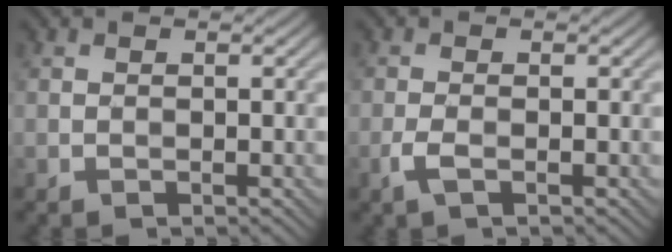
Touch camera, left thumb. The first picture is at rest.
{"total": 2.0, "force": [-1.0, 0.5, 1.7], "torque": [-0.044, 0.001, -0.025]}